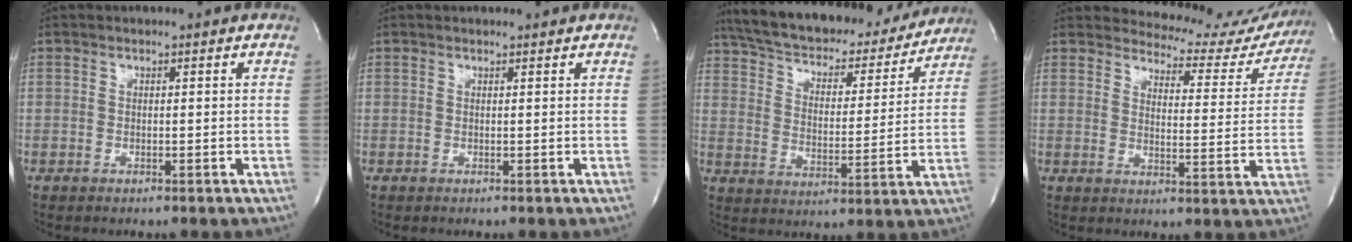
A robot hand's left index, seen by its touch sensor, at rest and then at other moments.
{"total": 1.2, "force": [1.1, 0.3, 0.1], "torque": [-0.009, 0.008, 0.012]}
{"total": 23.9, "force": [21.0, 7.0, 8.9], "torque": [-0.155, 0.005, 0.295]}
{"total": 15.4, "force": [14.8, 4.2, 1.4], "torque": [0.012, -0.064, 0.148]}